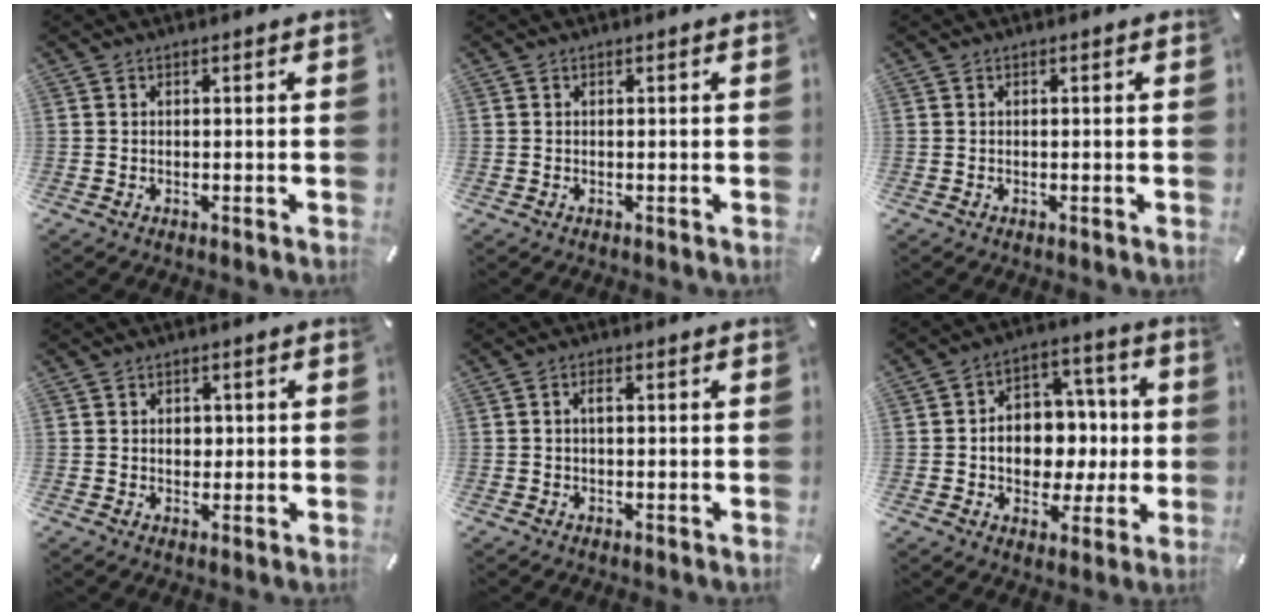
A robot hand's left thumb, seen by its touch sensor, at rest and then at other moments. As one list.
[{"total": 0.0}, {"total": 0.0}, {"total": 2.5, "force": [0.2, 2.0, 1.5], "torque": [-0.016, -0.003, -0.002]}, {"total": 1.6, "force": [0.1, 0.8, 1.4], "torque": [-0.028, 0.004, -0.001]}, {"total": 11.8, "force": [-1.2, 9.9, 6.4], "torque": [-0.094, 0.009, -0.013]}]